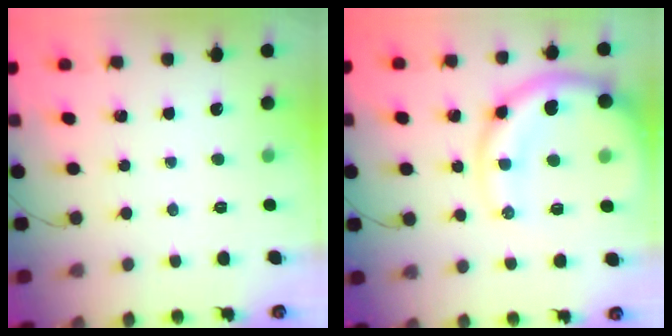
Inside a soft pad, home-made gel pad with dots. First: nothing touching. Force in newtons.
{"total": 13.1, "press": 12.7, "slide": 3.5}